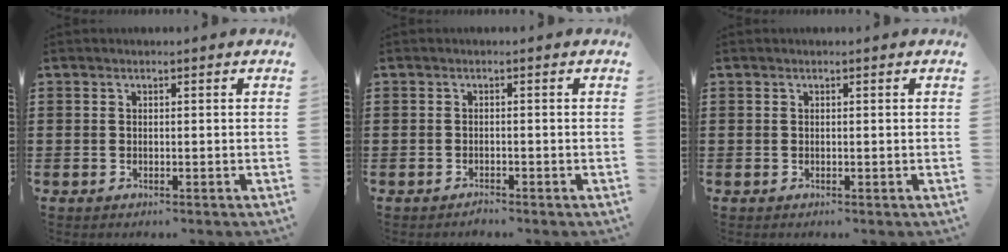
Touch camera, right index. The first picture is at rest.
{"total": 1.0, "force": [-0.9, 0.1, 0.2], "torque": [-0.008, -0.001, -0.018]}
{"total": 0.0}